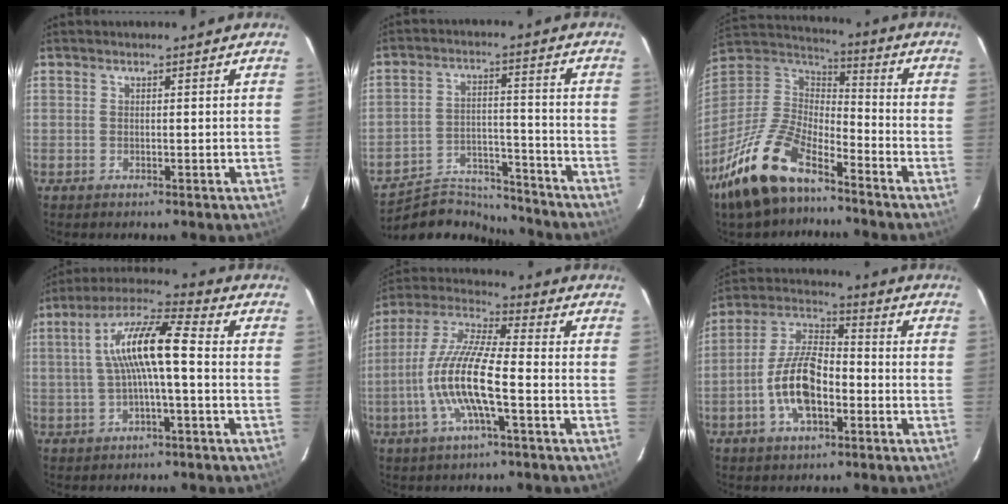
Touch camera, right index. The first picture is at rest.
{"total": 13.5, "force": [-13.0, 3.2, 1.5], "torque": [-0.048, 0.022, -0.203]}
{"total": 18.7, "force": [-12.7, 7.6, 11.5], "torque": [-0.254, -0.015, -0.242]}
{"total": 11.4, "force": [0.0, 2.0, 11.3], "torque": [-0.211, 0.025, -0.001]}
{"total": 13.4, "force": [-3.8, 2.3, 12.6], "torque": [-0.257, -0.003, -0.076]}
{"total": 12.1, "force": [-4.0, 5.4, 10.0], "torque": [-0.207, 0.012, -0.074]}